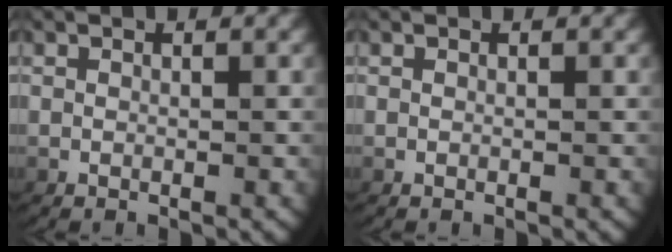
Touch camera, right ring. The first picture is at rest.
{"total": 0.0}